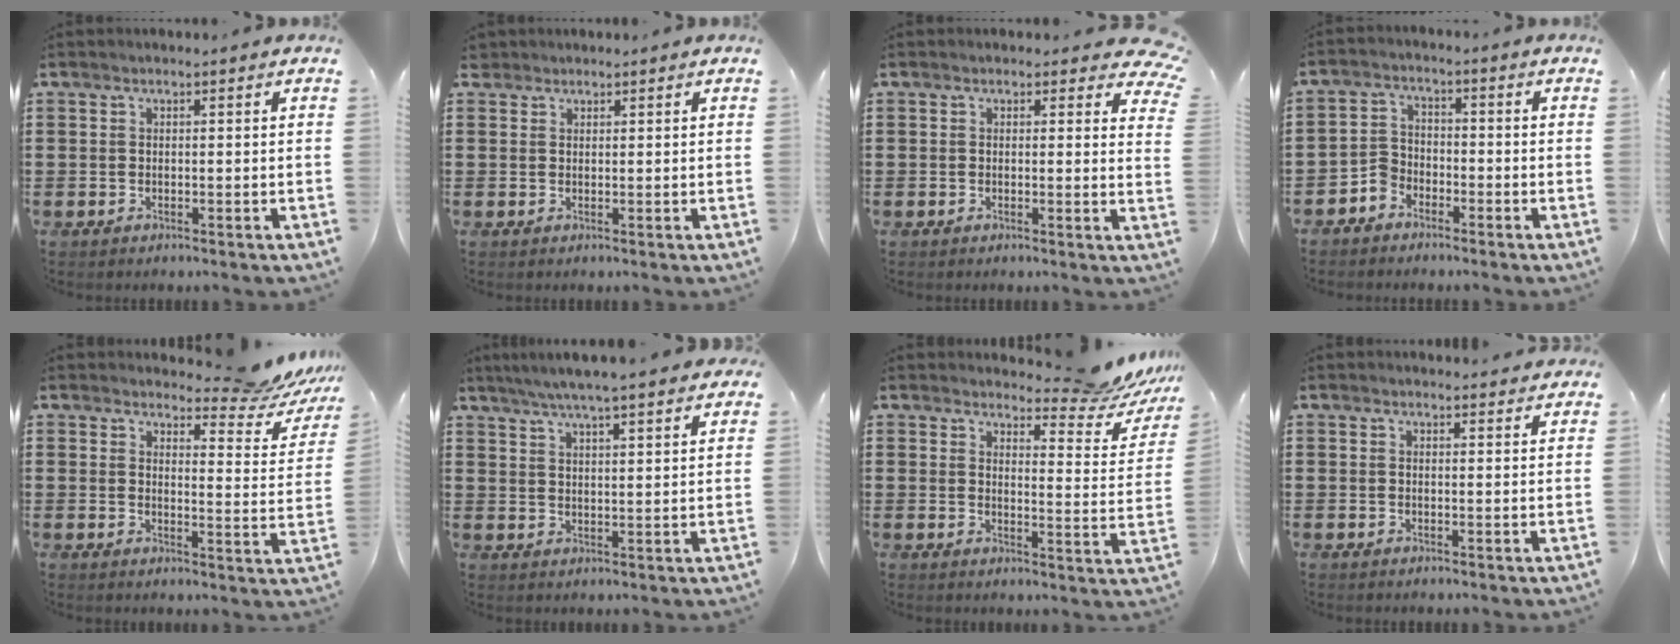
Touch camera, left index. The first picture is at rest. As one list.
[{"total": 1.4, "force": [1.2, 0.8, 0.2], "torque": [-0.009, 0.005, 0.024]}, {"total": 2.1, "force": [1.7, 1.0, 0.8], "torque": [-0.007, -0.005, 0.028]}, {"total": 3.4, "force": [-2.9, 1.6, 0.2], "torque": [-0.013, 0.007, -0.063]}, {"total": 6.7, "force": [6.1, 1.0, 2.6], "torque": [-0.043, -0.037, 0.104]}, {"total": 5.3, "force": [4.7, -0.1, 2.4], "torque": [-0.060, -0.014, 0.082]}, {"total": 7.5, "force": [6.8, 0.9, 3.0], "torque": [-0.043, -0.047, 0.116]}, {"total": 1.8, "force": [1.8, 0.0, 0.2], "torque": [-0.009, 0.000, 0.035]}]